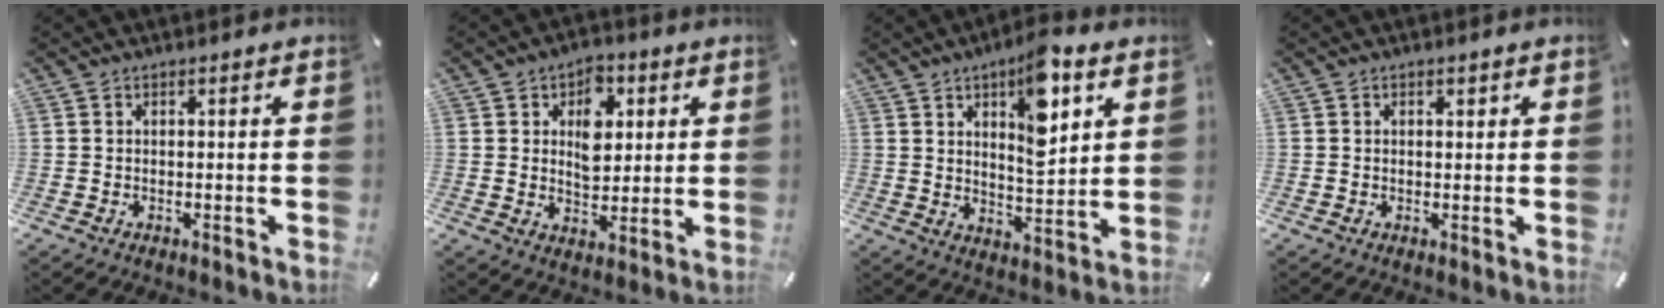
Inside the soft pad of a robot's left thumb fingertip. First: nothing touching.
{"total": 9.1, "force": [2.7, 6.8, 5.5], "torque": [-0.072, 0.001, 0.045]}
{"total": 12.7, "force": [6.4, 5.2, 9.7], "torque": [-0.134, -0.029, 0.105]}
{"total": 0.9, "force": [0.3, 0.7, 0.3], "torque": [0.001, 0.000, 0.003]}